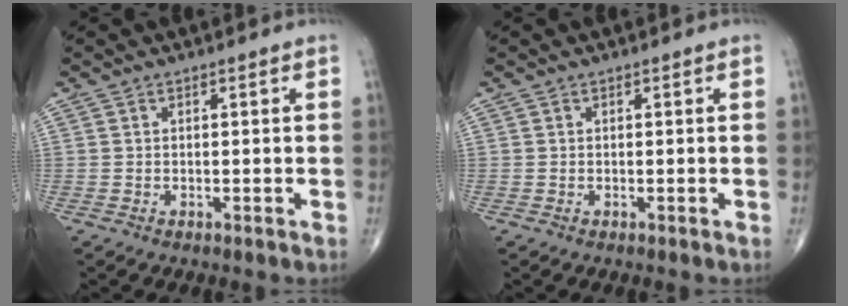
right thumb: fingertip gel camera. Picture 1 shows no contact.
{"total": 0.0}